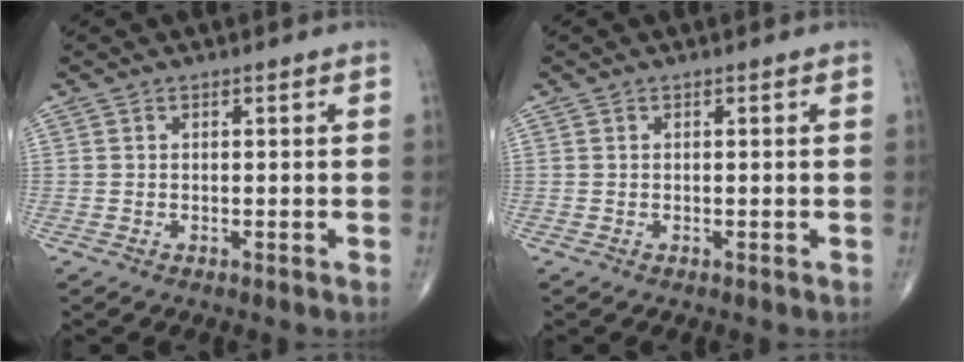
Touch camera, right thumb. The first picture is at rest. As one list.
[{"total": 0.0}]